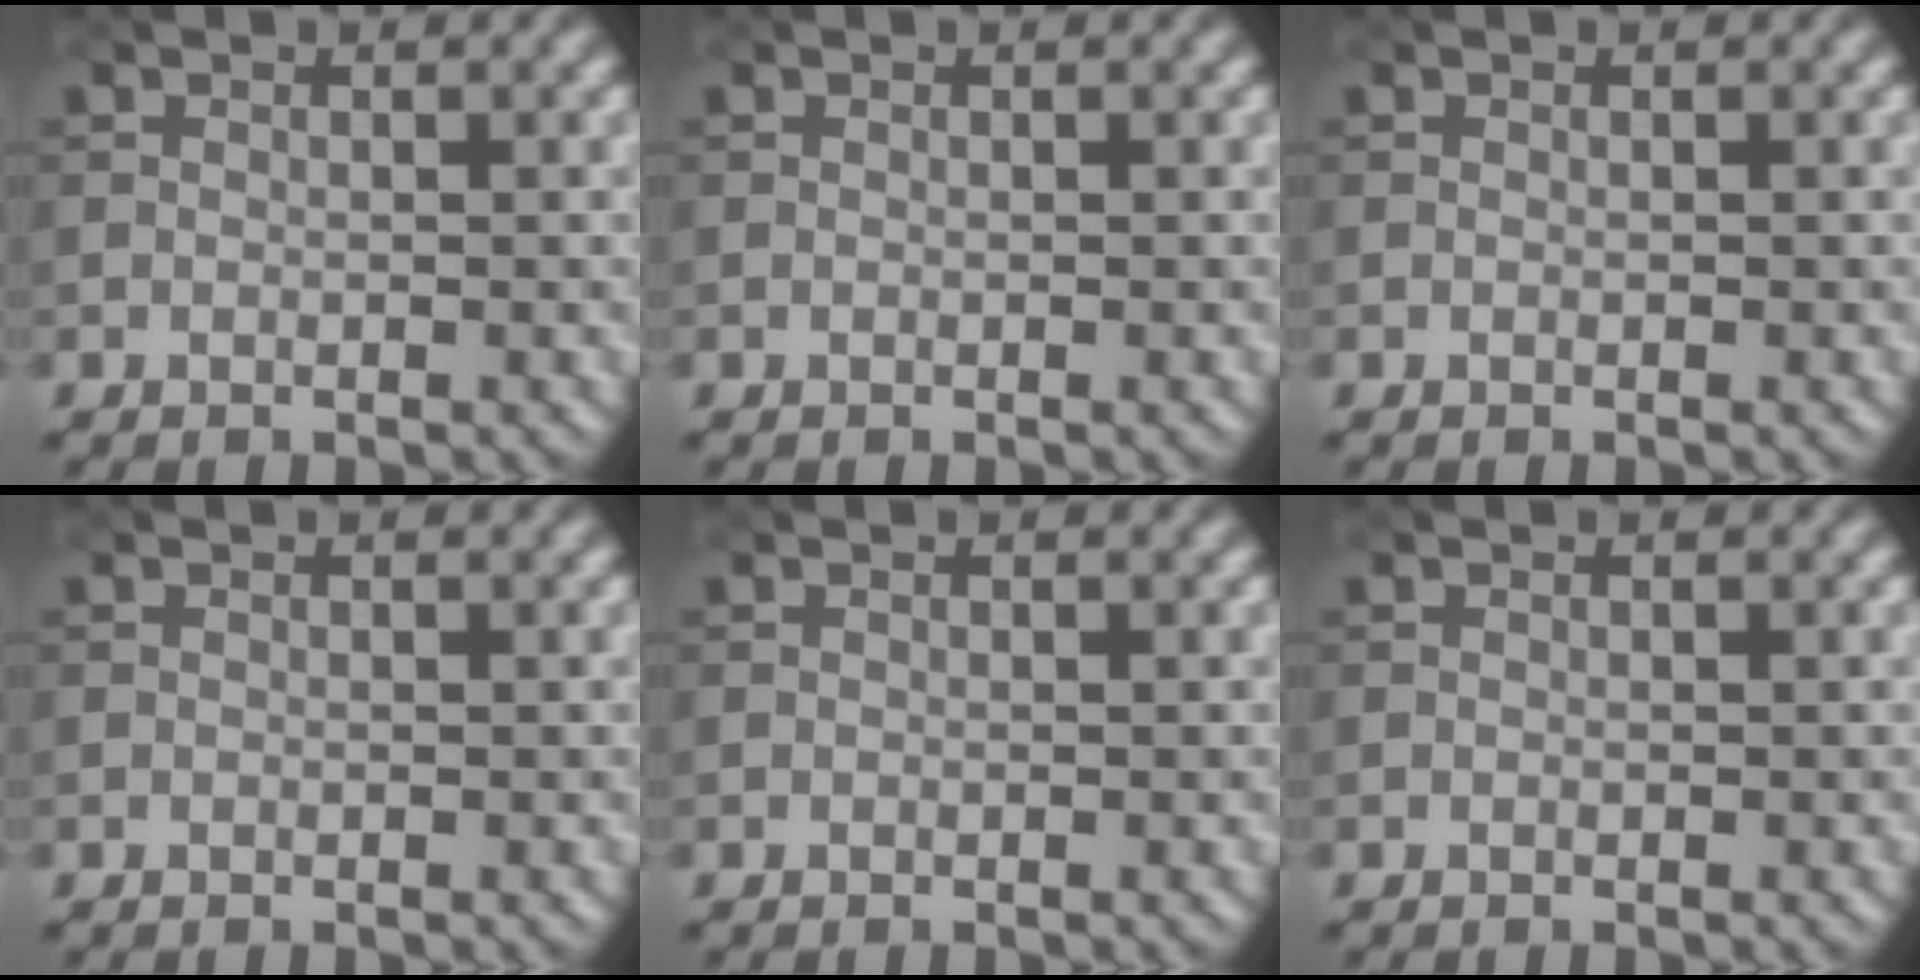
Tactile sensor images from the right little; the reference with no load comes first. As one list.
[{"total": 0.0}, {"total": 0.0}, {"total": 0.0}, {"total": 0.0}, {"total": 0.0}]